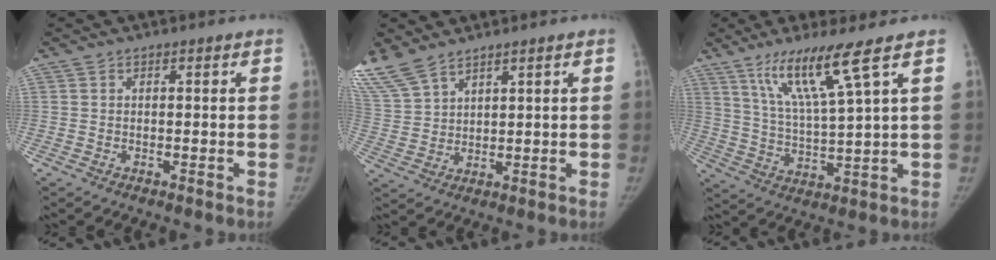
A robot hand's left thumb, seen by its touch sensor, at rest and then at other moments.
{"total": 9.9, "force": [7.8, 4.3, 4.2], "torque": [-0.098, -0.011, 0.173]}
{"total": 11.1, "force": [6.6, -0.3, 9.0], "torque": [-0.173, -0.037, 0.134]}